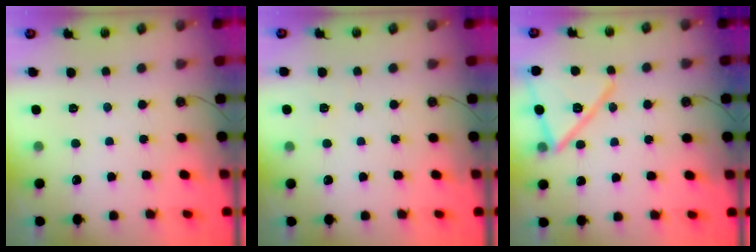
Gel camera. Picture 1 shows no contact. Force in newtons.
{"total": 2.4, "press": 2.2, "slide": 1.0}
{"total": 15.9, "press": 15.8, "slide": 1.5}